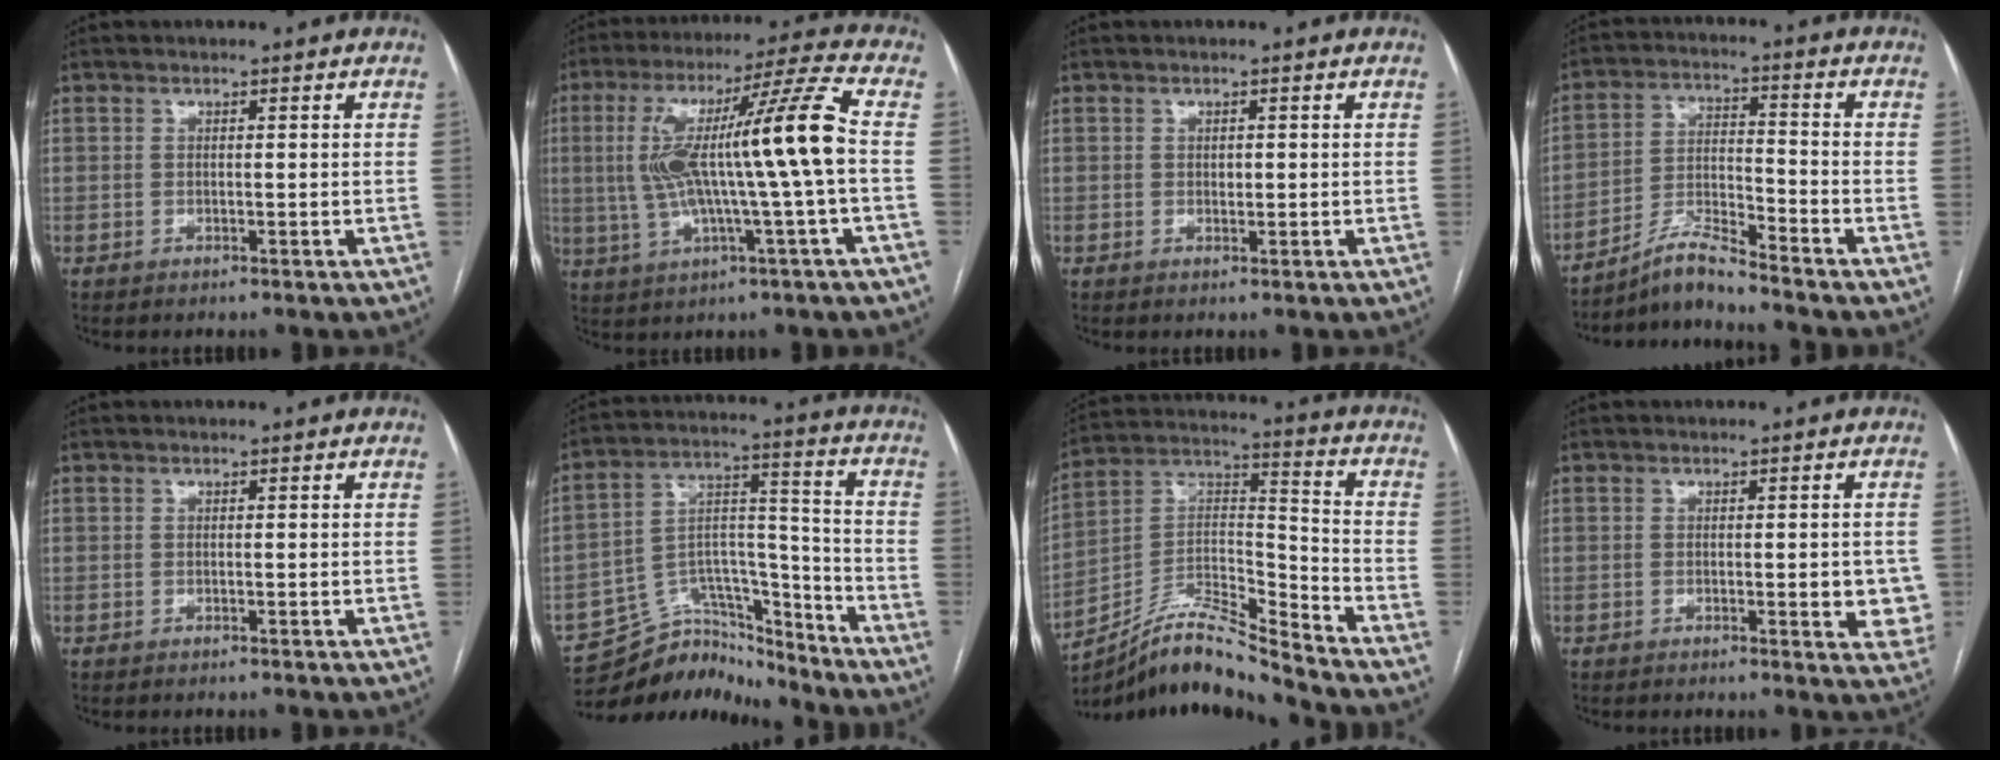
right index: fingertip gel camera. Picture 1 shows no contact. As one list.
[{"total": 16.3, "force": [0.1, -0.4, 16.3], "torque": [-0.298, 0.028, -0.001]}, {"total": 0.8, "force": [0.1, 0.6, 0.6], "torque": [-0.008, 0.000, 0.001]}, {"total": 7.0, "force": [-6.5, -0.6, 2.5], "torque": [-0.053, -0.008, -0.120]}, {"total": 0.0}, {"total": 13.3, "force": [-12.6, 4.1, 1.8], "torque": [-0.018, 0.061, -0.211]}, {"total": 12.4, "force": [-11.7, -0.4, 4.0], "torque": [-0.072, 0.045, -0.214]}, {"total": 5.2, "force": [-0.9, 1.7, 4.8], "torque": [-0.044, -0.004, -0.012]}]